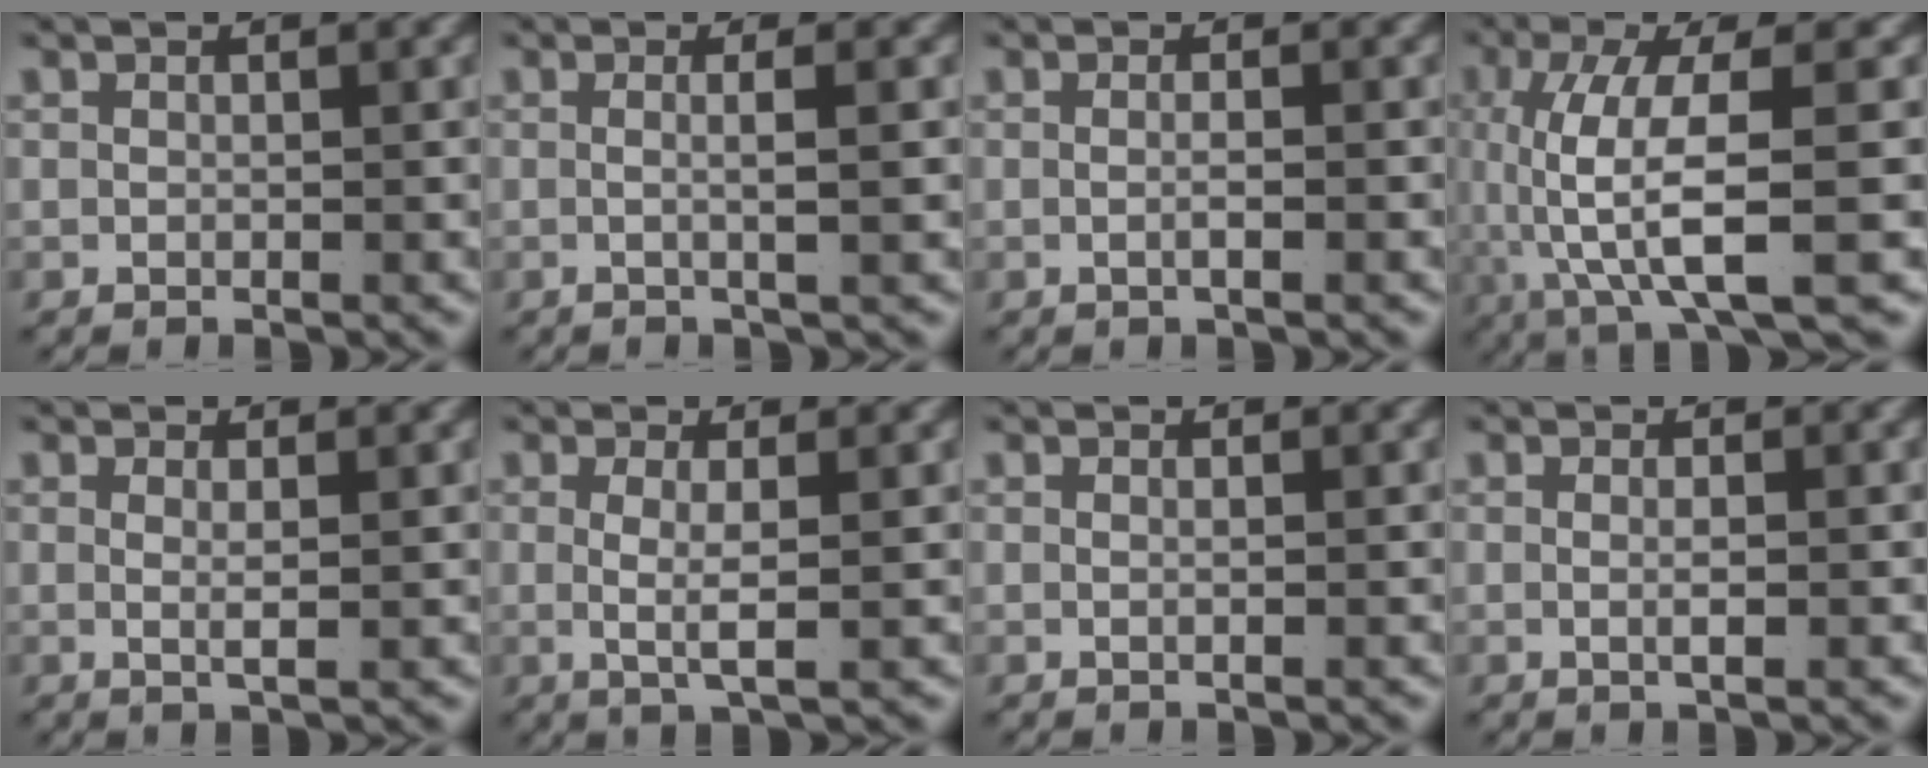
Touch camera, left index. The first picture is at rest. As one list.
[{"total": 2.1, "force": [-0.3, -0.8, 1.9], "torque": [-0.040, -0.008, -0.004]}, {"total": 1.3, "force": [-0.7, -0.4, 1.0], "torque": [-0.018, -0.005, -0.010]}, {"total": 8.8, "force": [-0.8, 3.4, 8.0], "torque": [-0.168, -0.030, 0.003]}, {"total": 1.5, "force": [0.2, -0.5, 1.4], "torque": [-0.028, -0.014, 0.011]}, {"total": 3.3, "force": [0.3, 0.2, 3.3], "torque": [-0.058, -0.010, 0.011]}, {"total": 0.7, "force": [-0.1, -0.5, 0.5], "torque": [-0.009, -0.004, 0.001]}, {"total": 1.3, "force": [-0.3, -0.4, 1.2], "torque": [-0.020, -0.007, -0.003]}]